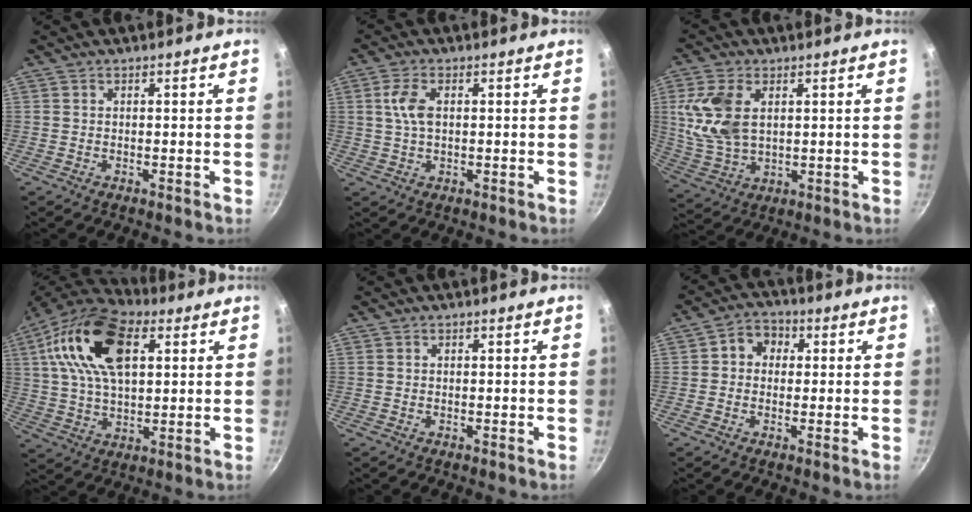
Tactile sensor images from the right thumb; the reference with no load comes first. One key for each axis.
{"total": 5.1, "fx": 1.0, "fy": 2.7, "fz": 4.1, "tx": -0.084, "ty": 0.004, "tz": 0.019}
{"total": 11.6, "fx": 2.8, "fy": 7.1, "fz": 8.8, "tx": -0.174, "ty": -0.010, "tz": 0.064}
{"total": 20.5, "fx": 6.5, "fy": 11.5, "fz": 15.7, "tx": -0.279, "ty": 0.005, "tz": 0.104}
{"total": 0.0}
{"total": 5.4, "fx": 0.9, "fy": 4.6, "fz": 2.7, "tx": -0.013, "ty": 0.007, "tz": 0.001}